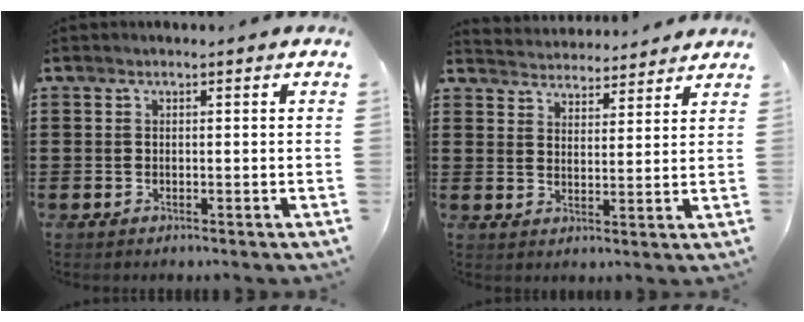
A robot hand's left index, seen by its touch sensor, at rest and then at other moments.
{"total": 3.8, "force": [3.7, 0.1, -0.4], "torque": [-0.007, -0.020, 0.066]}